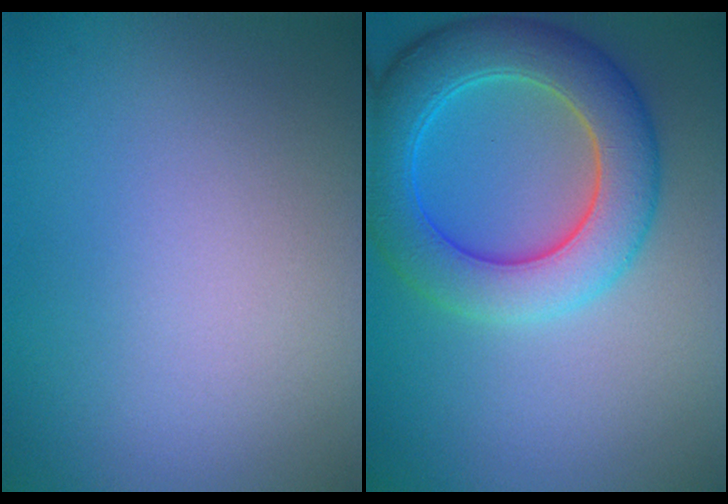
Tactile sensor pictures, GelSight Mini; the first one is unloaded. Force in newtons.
{"total": 7.4, "press": 7.4, "slide": 0.2}